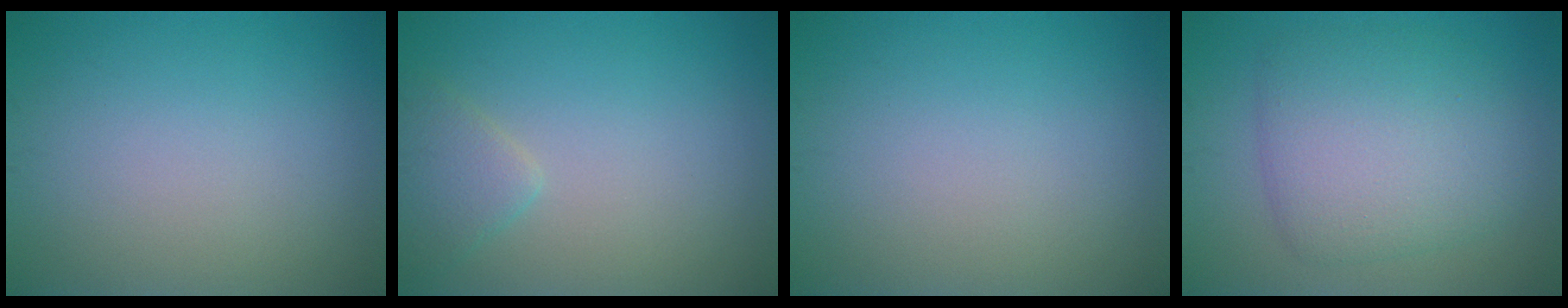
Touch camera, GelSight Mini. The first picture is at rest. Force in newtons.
{"total": 2.1, "press": 2.1, "slide": 0.1}
{"total": 0.0}
{"total": 6.4, "press": 6.3, "slide": 0.4}